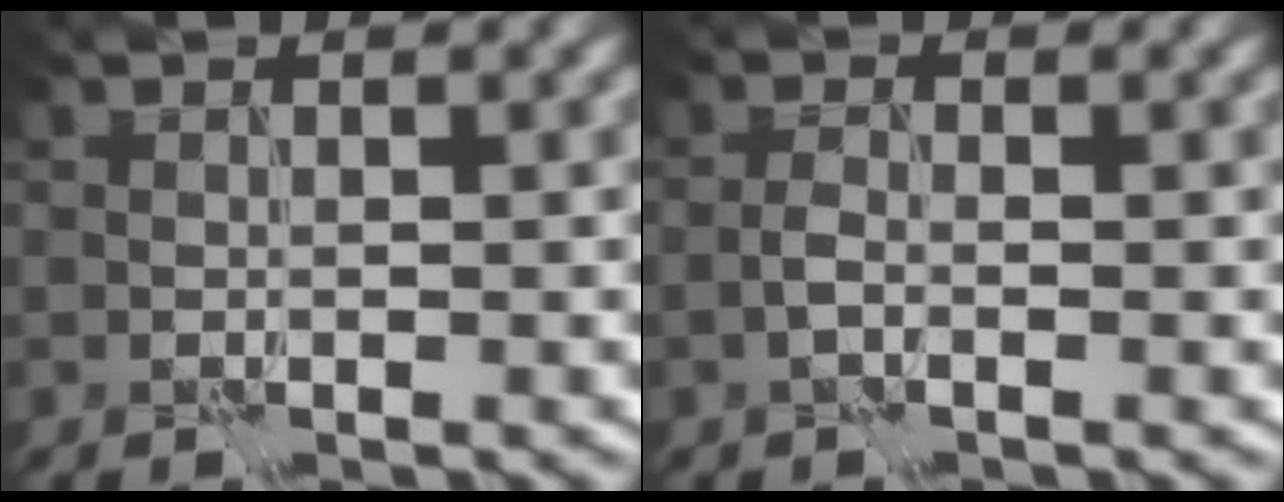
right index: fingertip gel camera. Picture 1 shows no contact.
{"total": 1.1, "force": [-0.6, 0.1, 0.9], "torque": [-0.020, 0.003, -0.014]}